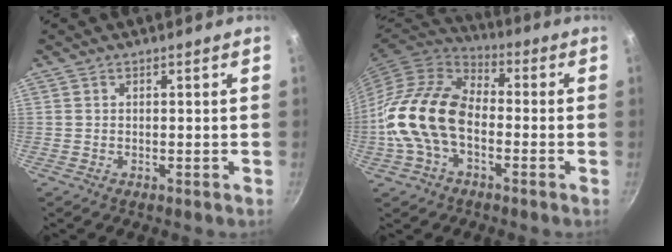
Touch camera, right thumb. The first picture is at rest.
{"total": 15.9, "force": [-2.9, 10.1, 11.9], "torque": [-0.200, 0.036, -0.072]}